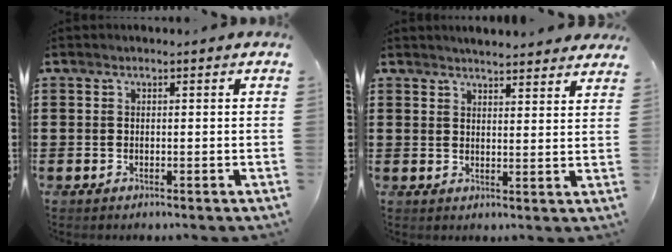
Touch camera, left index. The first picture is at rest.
{"total": 3.3, "force": [3.3, 0.0, 0.3], "torque": [-0.015, -0.010, 0.061]}